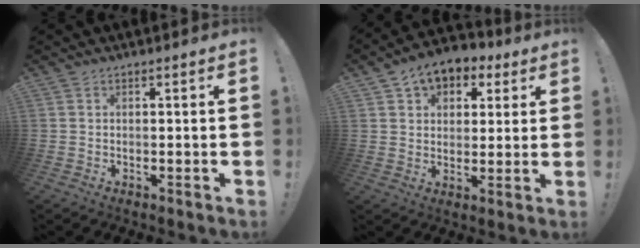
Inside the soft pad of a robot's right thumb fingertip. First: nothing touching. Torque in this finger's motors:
{"motor_torque": [0.11, 0.90, 0.04, 0.28, 0.28]}